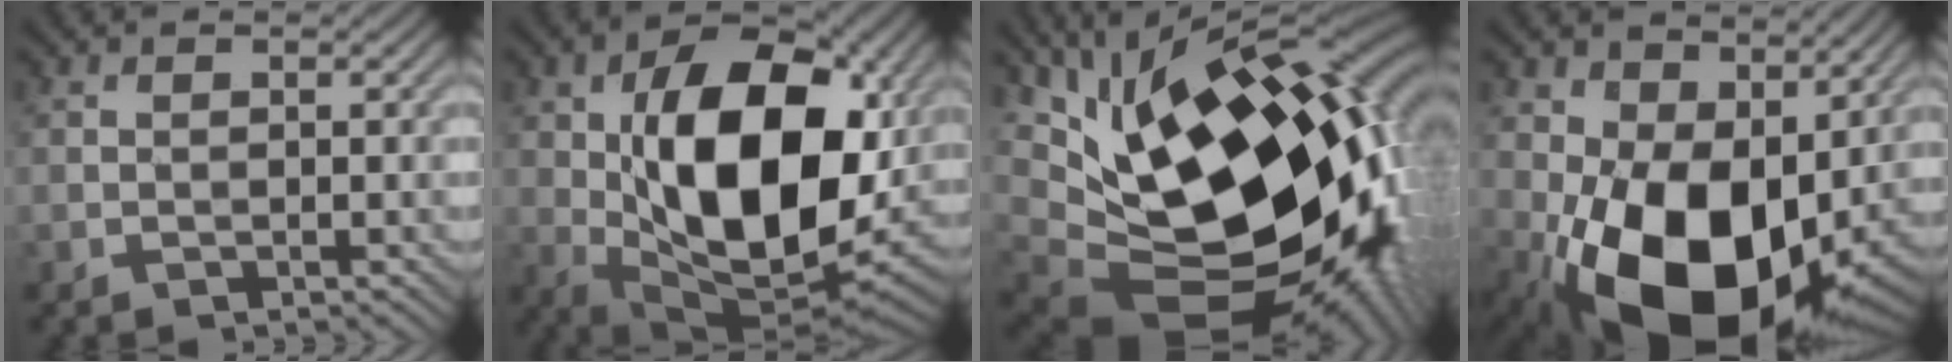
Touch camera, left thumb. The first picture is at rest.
{"total": 17.5, "force": [1.7, 10.4, 14.0], "torque": [-0.241, -0.007, 0.035]}
{"total": 22.1, "force": [3.4, 13.1, 17.4], "torque": [-0.301, 0.000, 0.088]}
{"total": 18.6, "force": [-1.8, 12.2, 14.0], "torque": [-0.250, -0.044, -0.026]}